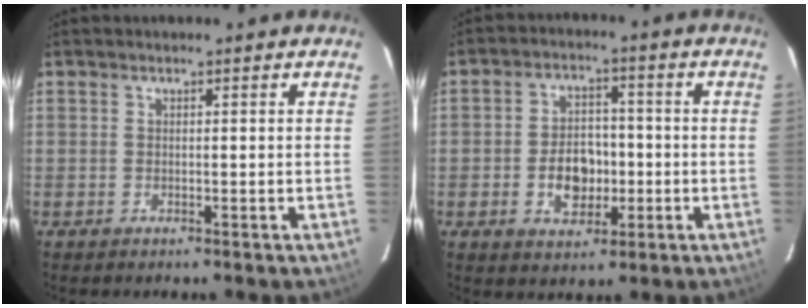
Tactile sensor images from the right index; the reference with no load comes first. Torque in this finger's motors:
{"motor_torque": [1.20, 0.35, 0.62, 0.06]}